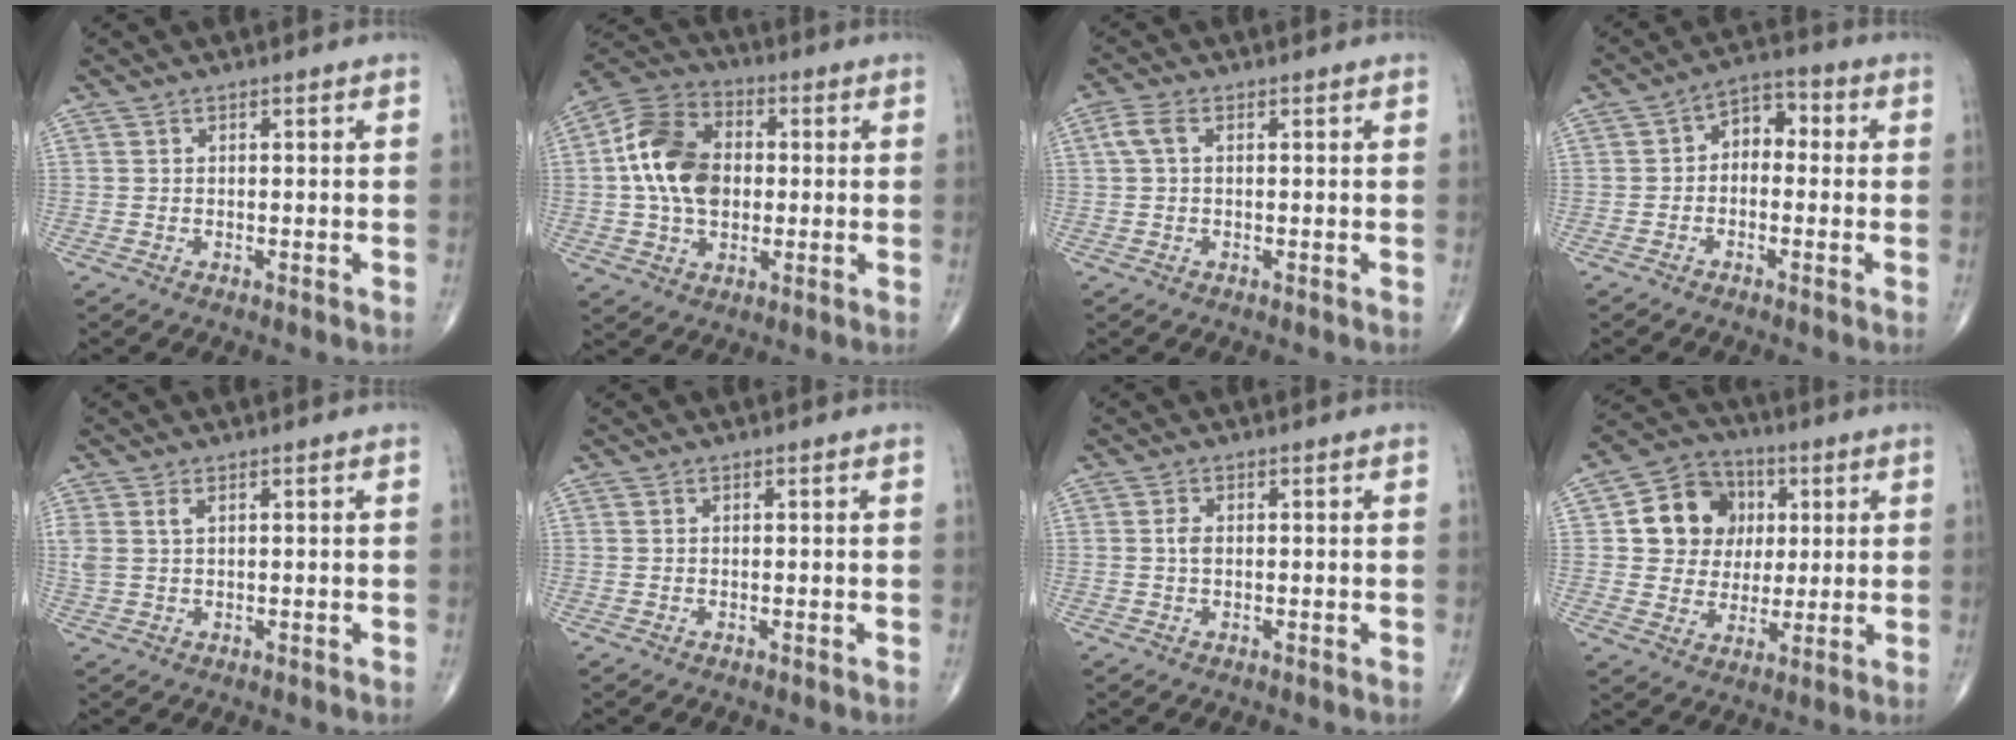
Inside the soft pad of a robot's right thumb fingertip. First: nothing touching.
{"total": 14.5, "force": [0.7, 10.1, 10.4], "torque": [-0.175, 0.020, 0.005]}
{"total": 2.9, "force": [0.6, 1.6, 2.3], "torque": [-0.061, 0.016, 0.013]}
{"total": 5.8, "force": [-0.1, 4.0, 4.2], "torque": [-0.038, 0.025, -0.019]}
{"total": 2.9, "force": [1.1, 1.5, 2.2], "torque": [-0.061, 0.010, 0.030]}
{"total": 0.0}
{"total": 1.5, "force": [0.1, 0.9, 1.2], "torque": [-0.023, -0.001, 0.000]}
{"total": 12.7, "force": [2.8, 11.2, 5.4], "torque": [-0.046, 0.004, 0.046]}